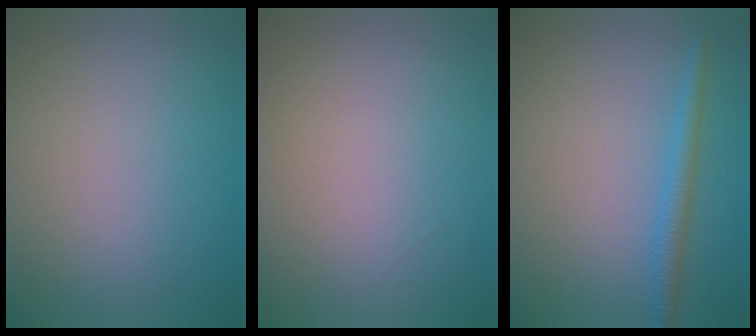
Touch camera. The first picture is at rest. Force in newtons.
{"total": 0.0}
{"total": 2.0, "press": 2.0, "slide": 0.2}